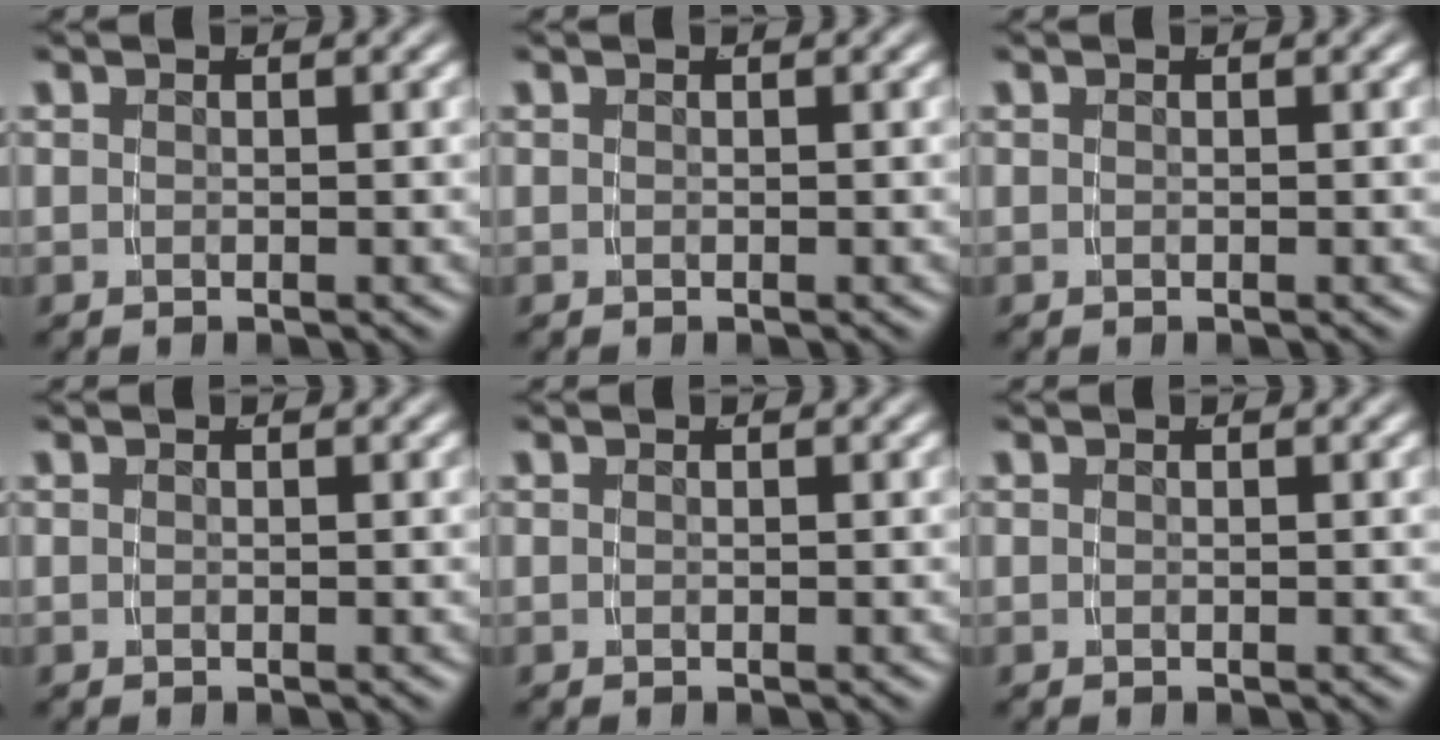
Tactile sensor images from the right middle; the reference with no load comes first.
{"total": 0.0}
{"total": 0.0}
{"total": 0.0}
{"total": 0.0}
{"total": 0.0}